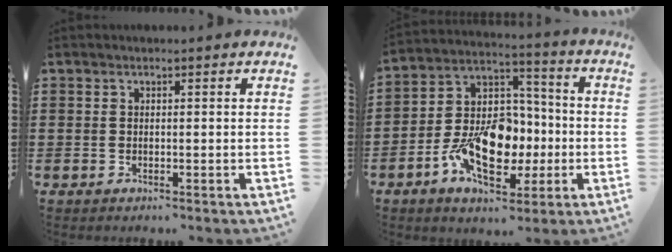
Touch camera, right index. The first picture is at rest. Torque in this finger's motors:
{"motor_torque": [2.14, 0.00, 1.05, 0.21]}